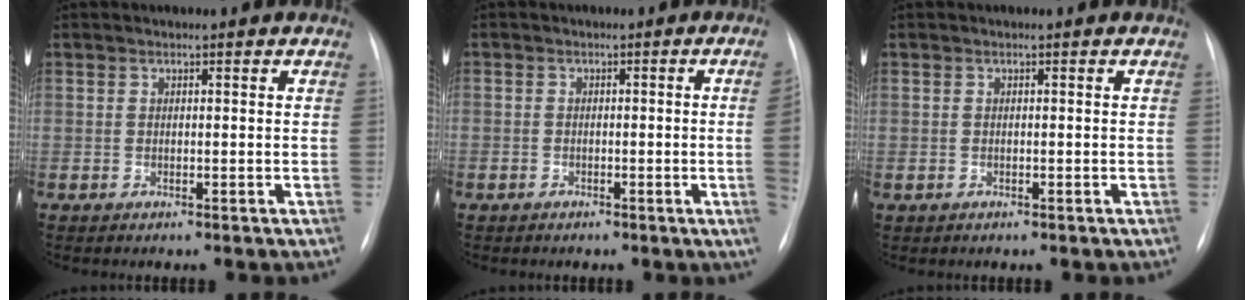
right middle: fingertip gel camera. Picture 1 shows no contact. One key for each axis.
{"total": 3.2, "fx": -0.8, "fy": -0.3, "fz": 3.1, "tx": -0.040, "ty": 0.000, "tz": -0.014}
{"total": 0.0}